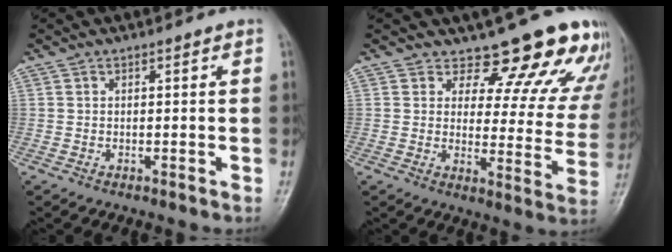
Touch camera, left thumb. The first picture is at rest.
{"total": 15.4, "force": [13.7, 5.7, 4.3], "torque": [0.004, -0.102, 0.146]}